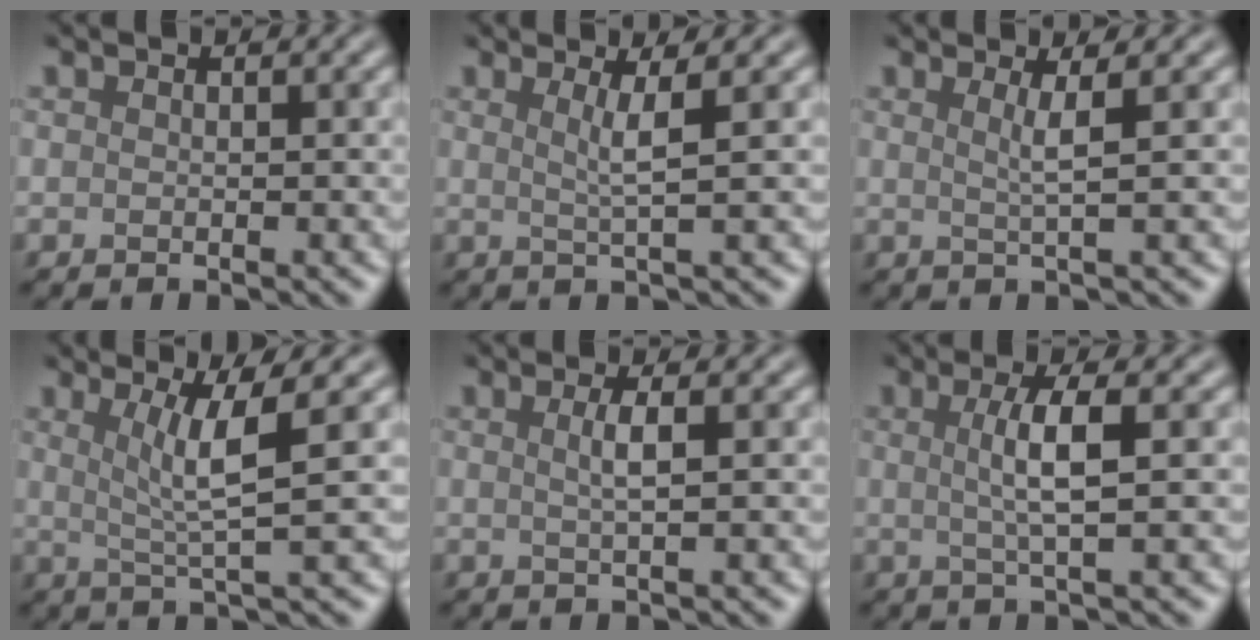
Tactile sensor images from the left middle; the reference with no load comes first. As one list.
[{"total": 2.6, "force": [0.7, 0.4, 2.4], "torque": [-0.043, -0.001, 0.011]}, {"total": 2.2, "force": [0.6, 0.4, 2.1], "torque": [-0.038, -0.001, 0.005]}, {"total": 4.4, "force": [1.1, 0.6, 4.2], "torque": [-0.077, -0.001, 0.027]}, {"total": 2.0, "force": [0.3, 0.5, 1.9], "torque": [-0.034, 0.002, 0.001]}, {"total": 3.7, "force": [0.4, 0.7, 3.6], "torque": [-0.066, 0.001, 0.004]}]